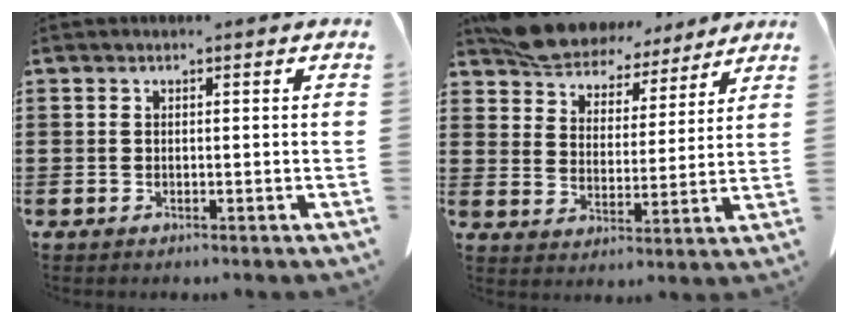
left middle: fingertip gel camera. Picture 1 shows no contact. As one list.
[{"total": 7.5, "force": [7.1, 2.1, 1.0], "torque": [-0.057, -0.036, 0.134]}]